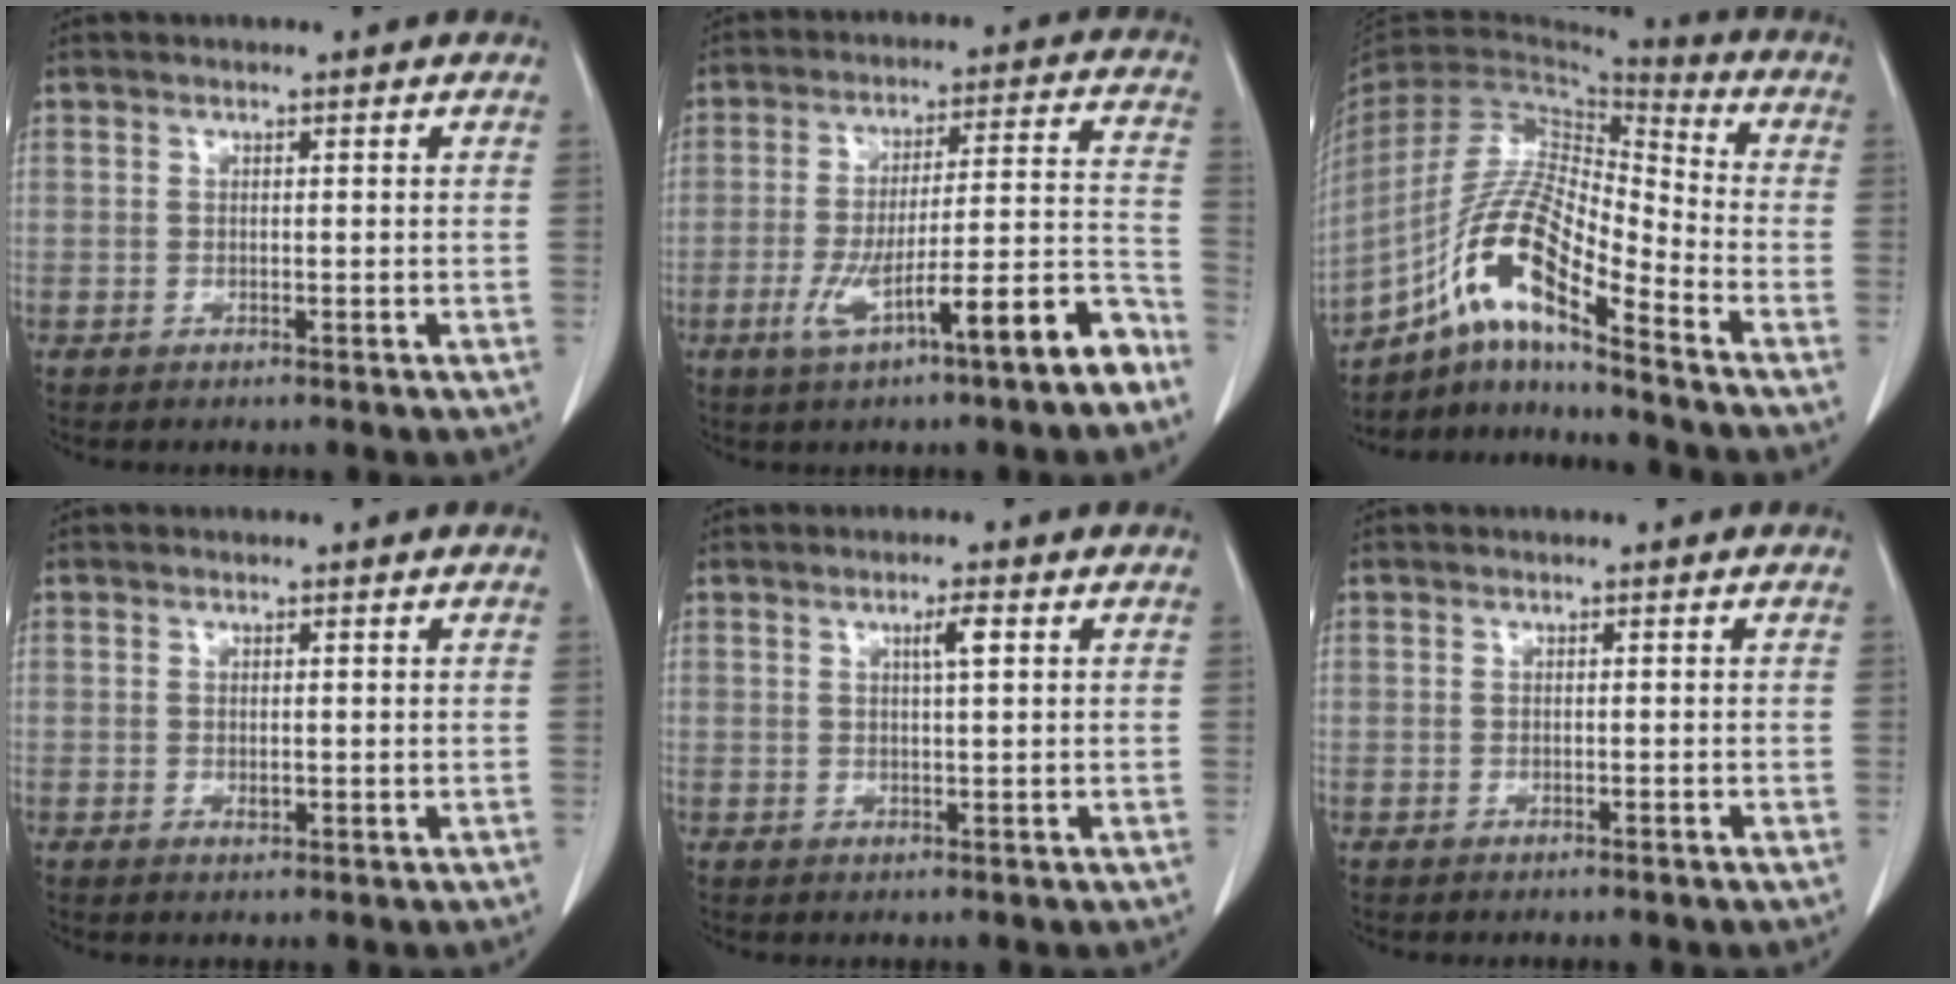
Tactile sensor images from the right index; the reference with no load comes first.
{"total": 14.3, "force": [-7.9, 0.7, 12.0], "torque": [-0.178, 0.013, -0.119]}
{"total": 14.7, "force": [-8.6, 2.4, 11.6], "torque": [-0.229, 0.010, -0.158]}
{"total": 0.9, "force": [-0.1, 0.4, 0.8], "torque": [-0.020, -0.004, 0.000]}
{"total": 2.2, "force": [0.8, 0.0, 2.1], "torque": [-0.032, 0.003, 0.012]}
{"total": 0.0}